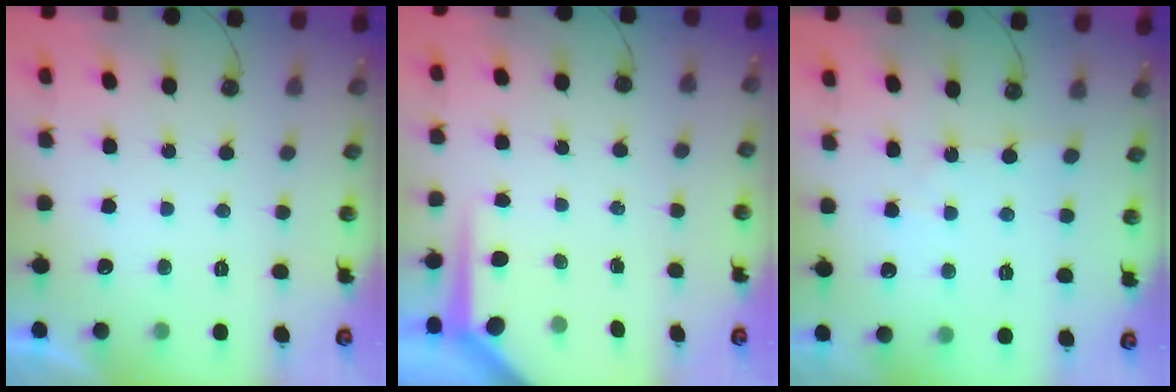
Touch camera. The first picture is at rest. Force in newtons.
{"total": 4.9, "press": 4.8, "slide": 0.5}
{"total": 3.0, "press": 2.9, "slide": 0.4}